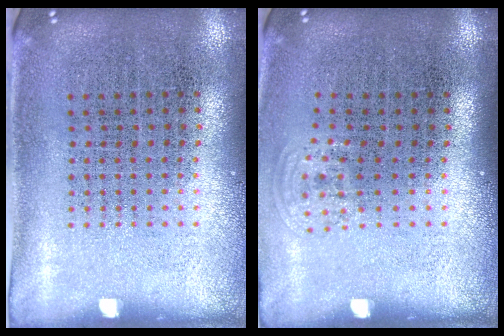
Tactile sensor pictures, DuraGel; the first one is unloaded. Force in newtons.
{"total": 0.8, "press": 0.6, "slide": 0.4}